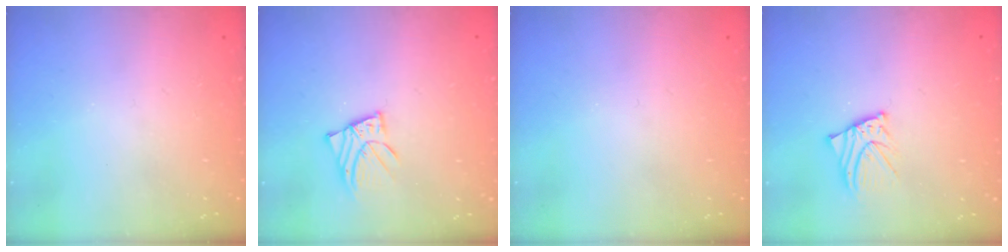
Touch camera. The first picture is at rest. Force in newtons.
{"total": 4.4, "press": 4.3, "slide": 0.6}
{"total": 0.0}
{"total": 3.8, "press": 3.8, "slide": 0.3}